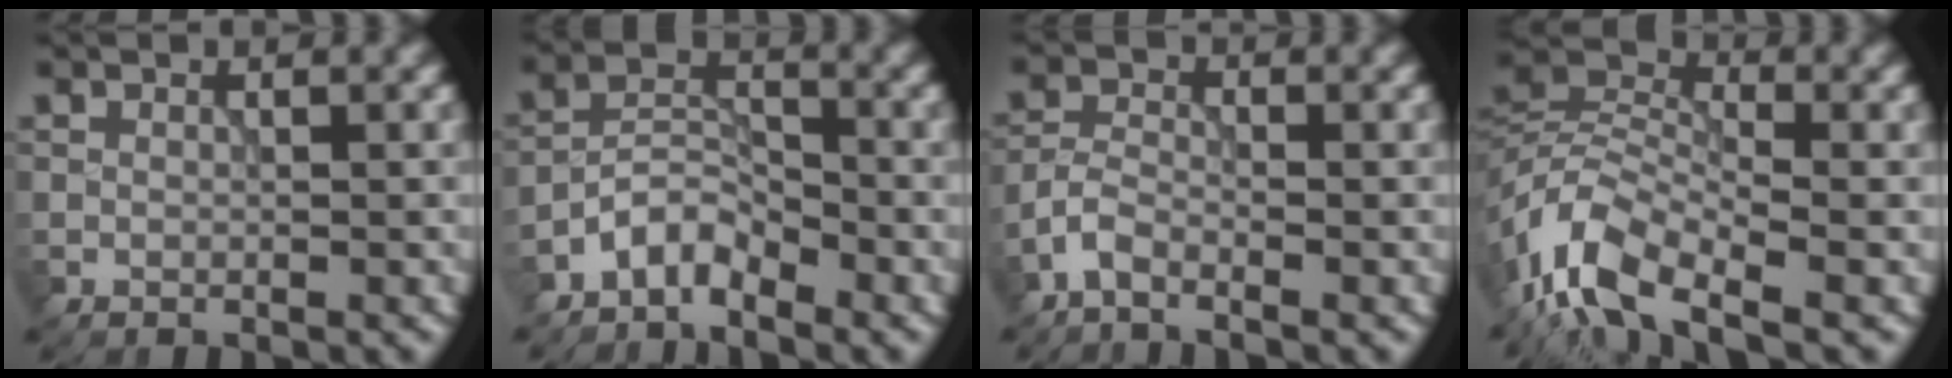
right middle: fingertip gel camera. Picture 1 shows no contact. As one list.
[{"total": 3.0, "force": [-2.5, 1.2, 1.2], "torque": [-0.019, 0.013, -0.056]}, {"total": 2.0, "force": [-1.6, 0.6, 1.2], "torque": [-0.025, 0.003, -0.043]}, {"total": 8.4, "force": [-5.0, 3.9, 5.5], "torque": [-0.109, 0.005, -0.116]}]